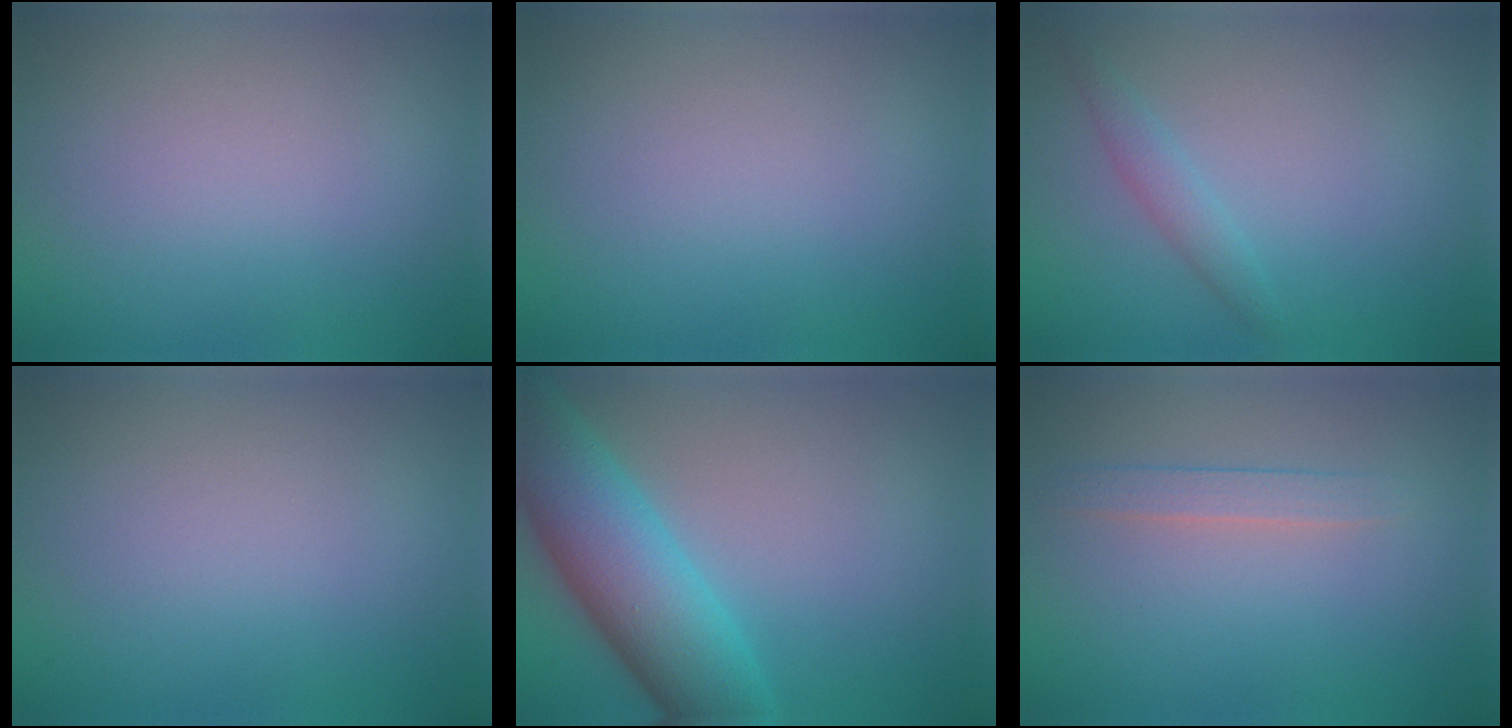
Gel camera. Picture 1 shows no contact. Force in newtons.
{"total": 0.0}
{"total": 1.4, "press": 1.4, "slide": 0.0}
{"total": 0.0}
{"total": 8.2, "press": 8.2, "slide": 0.2}
{"total": 1.5, "press": 1.5, "slide": 0.1}